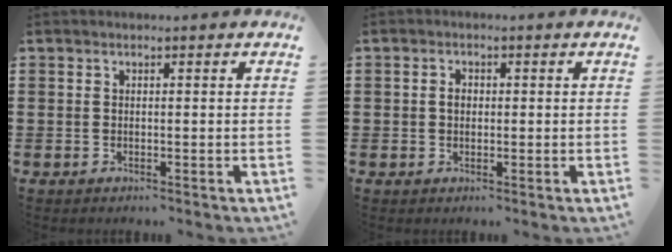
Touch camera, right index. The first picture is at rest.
{"total": 1.6, "force": [0.1, 1.2, 1.2], "torque": [-0.025, 0.006, 0.001]}